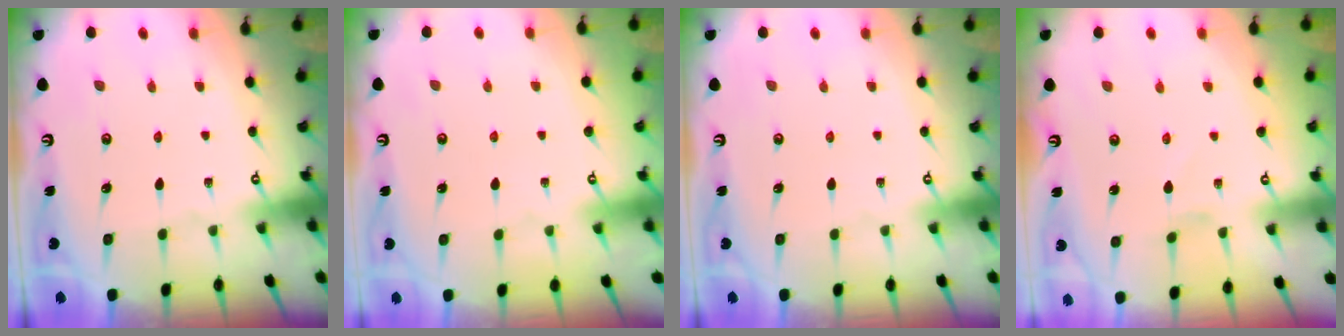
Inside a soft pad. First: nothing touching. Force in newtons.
{"total": 1.6, "press": 1.6, "slide": 0.2}
{"total": 0.0}
{"total": 0.0}